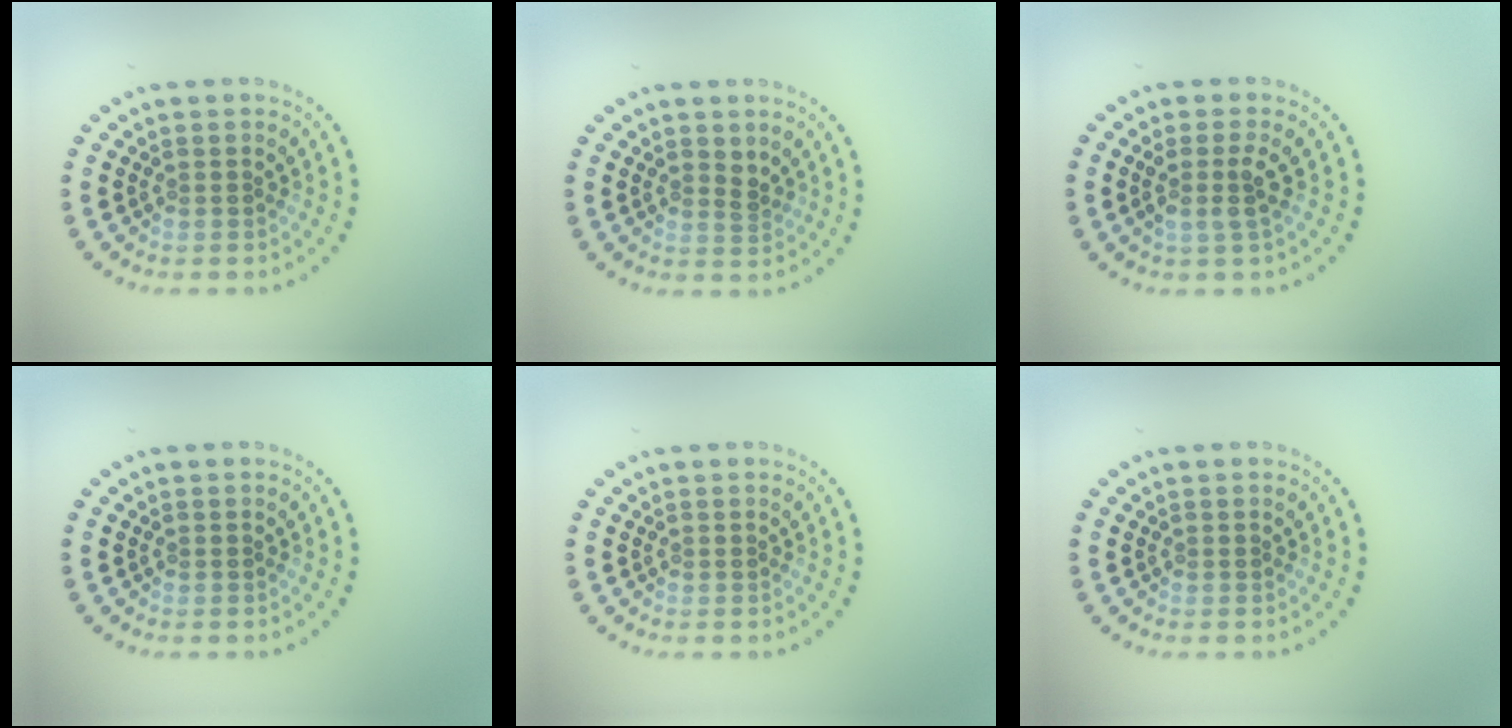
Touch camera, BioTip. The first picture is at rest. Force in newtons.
{"total": 1.3, "press": 1.1, "slide": 0.7}
{"total": 2.2, "press": 1.8, "slide": 1.2}
{"total": 0.0}
{"total": 0.0}
{"total": 0.0}